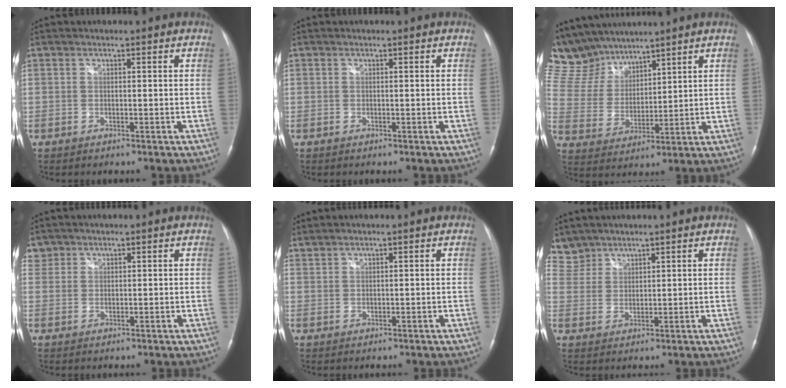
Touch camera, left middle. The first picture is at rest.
{"total": 0.0}
{"total": 12.2, "force": [11.0, 4.4, 2.6], "torque": [-0.070, 0.022, 0.229]}
{"total": 2.1, "force": [1.6, 1.3, -0.3], "torque": [0.013, 0.010, 0.029]}
{"total": 1.6, "force": [1.5, -0.2, 0.4], "torque": [-0.014, 0.016, 0.038]}
{"total": 5.0, "force": [4.4, 2.2, -0.5], "torque": [0.010, 0.011, 0.097]}